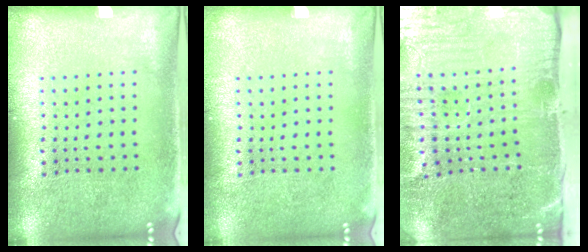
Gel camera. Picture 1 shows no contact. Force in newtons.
{"total": 0.0}
{"total": 5.3, "press": 4.4, "slide": 2.9}